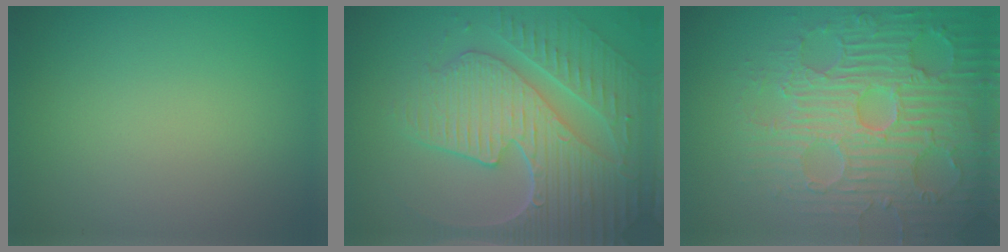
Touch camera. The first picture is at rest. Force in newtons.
{"total": 8.8, "press": 6.3, "slide": 6.1}
{"total": 7.7, "press": 6.3, "slide": 4.5}